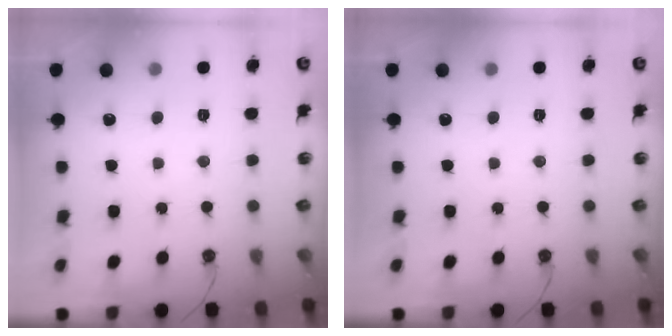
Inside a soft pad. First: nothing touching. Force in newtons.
{"total": 0.0}